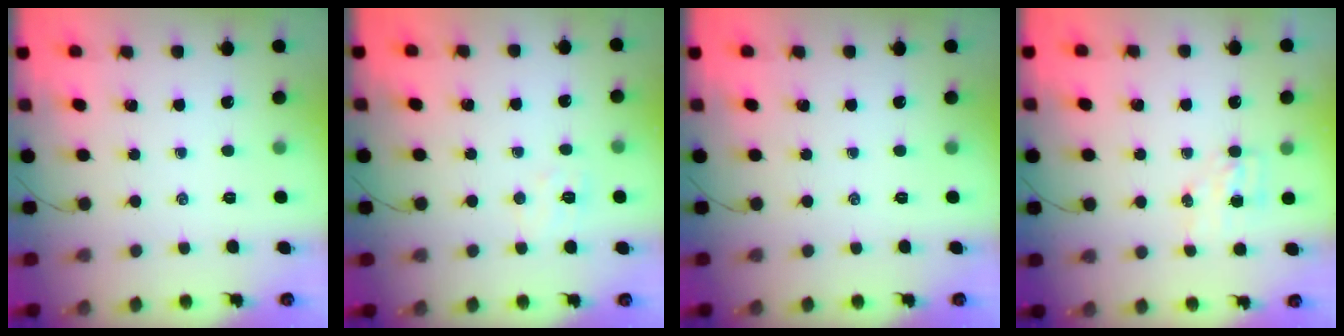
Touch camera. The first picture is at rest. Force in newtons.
{"total": 4.5, "press": 4.4, "slide": 1.2}
{"total": 0.0}
{"total": 4.3, "press": 4.3, "slide": 0.5}